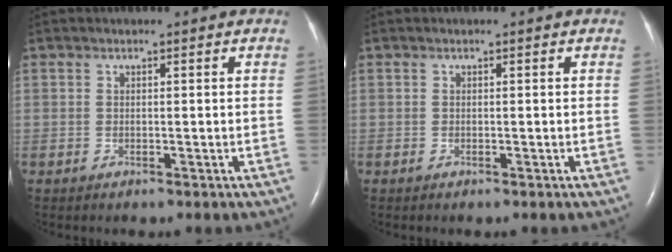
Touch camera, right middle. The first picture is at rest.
{"total": 0.0}